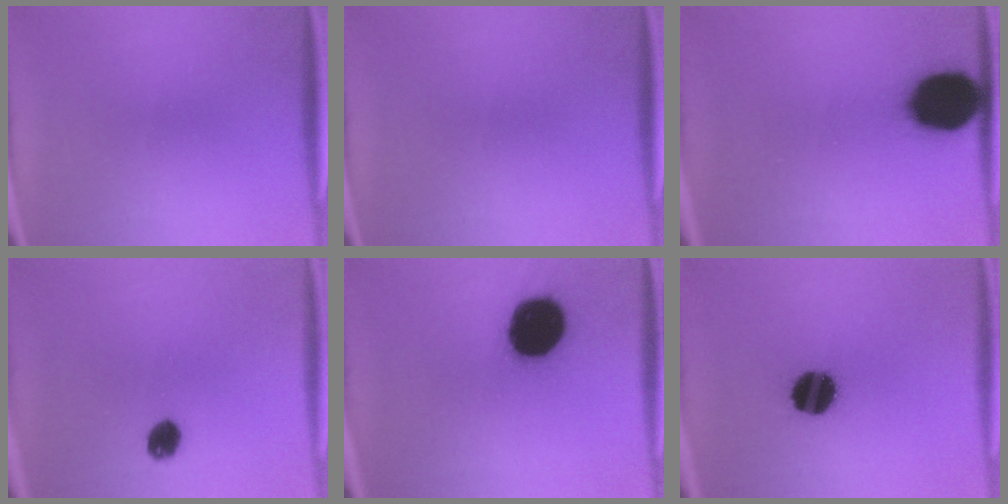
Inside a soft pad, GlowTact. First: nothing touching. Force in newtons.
{"total": 0.0}
{"total": 17.2}
{"total": 4.2}
{"total": 19.6}
{"total": 11.7}